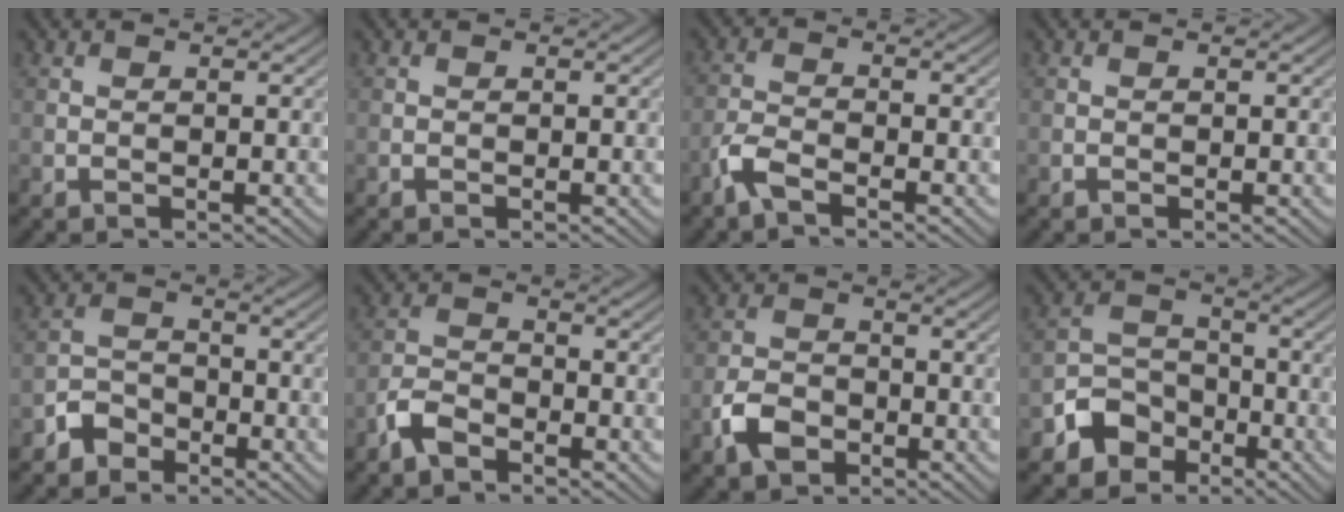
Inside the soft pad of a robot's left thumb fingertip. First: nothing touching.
{"total": 0.0}
{"total": 3.5, "force": [-2.6, 0.9, 2.2], "torque": [-0.056, -0.003, -0.065]}
{"total": 0.0}
{"total": 3.7, "force": [-2.7, 2.3, 1.0], "torque": [-0.018, 0.006, -0.066]}
{"total": 3.9, "force": [-3.0, 1.7, 2.0], "torque": [-0.044, 0.001, -0.074]}
{"total": 4.8, "force": [-2.6, 3.1, 2.6], "torque": [-0.058, -0.003, -0.061]}
{"total": 6.5, "force": [-3.9, 4.7, 2.2], "torque": [-0.041, 0.002, -0.090]}